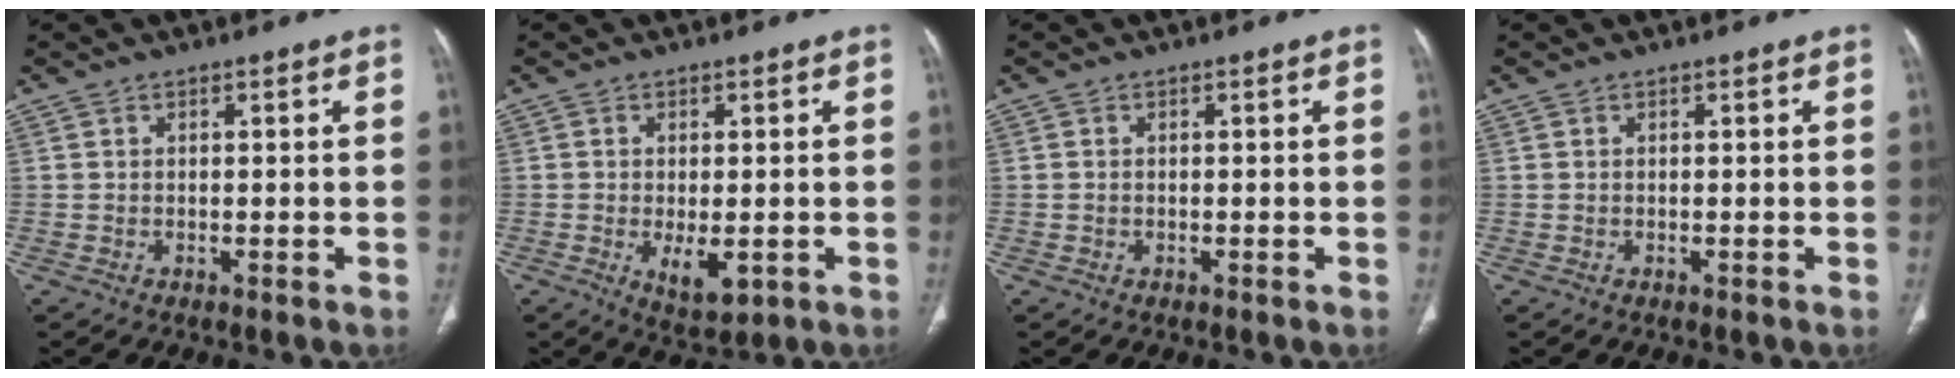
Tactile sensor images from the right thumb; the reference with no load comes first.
{"total": 5.6, "force": [-1.4, 2.6, 4.7], "torque": [-0.070, -0.011, -0.012]}
{"total": 0.0}
{"total": 0.0}